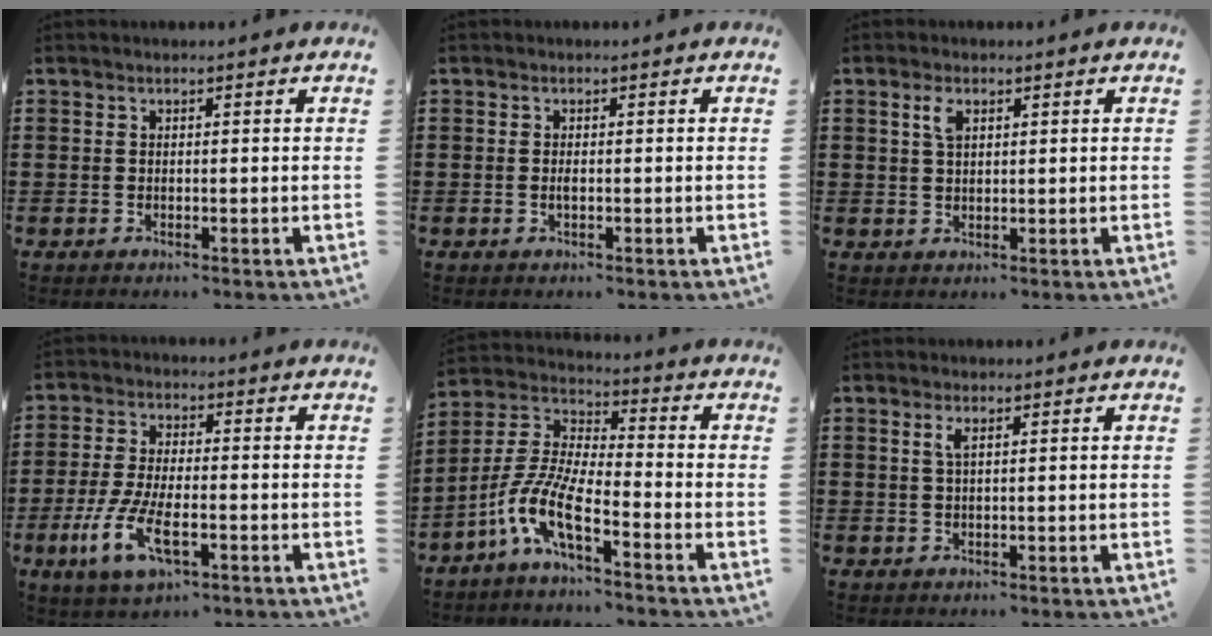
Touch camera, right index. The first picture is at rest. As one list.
[{"total": 0.9, "force": [-0.1, 0.2, 0.9], "torque": [-0.018, -0.004, -0.001]}, {"total": 2.5, "force": [1.1, 1.2, 1.9], "torque": [-0.043, 0.005, 0.019]}, {"total": 8.7, "force": [-3.2, 3.4, 7.4], "torque": [-0.169, -0.014, -0.059]}, {"total": 9.3, "force": [-5.9, 1.9, 7.0], "torque": [-0.188, -0.024, -0.125]}, {"total": 1.5, "force": [0.5, 0.3, 1.4], "torque": [-0.029, 0.003, 0.008]}]